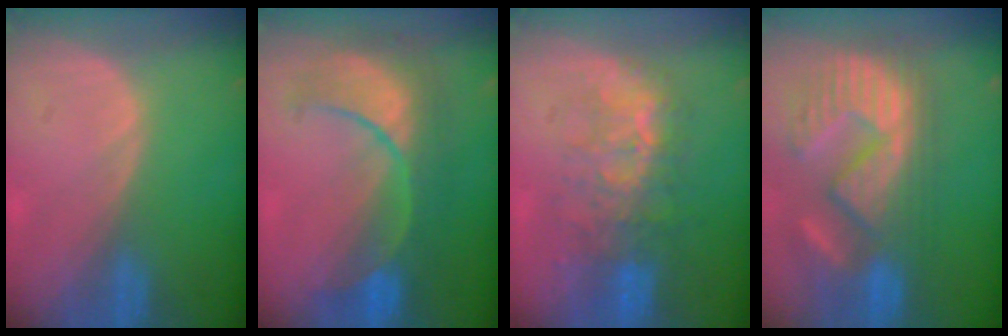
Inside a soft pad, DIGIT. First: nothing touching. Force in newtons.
{"total": 9.1, "press": 9.1, "slide": 0.7}
{"total": 9.5, "press": 8.4, "slide": 4.4}
{"total": 12.6, "press": 11.8, "slide": 4.4}